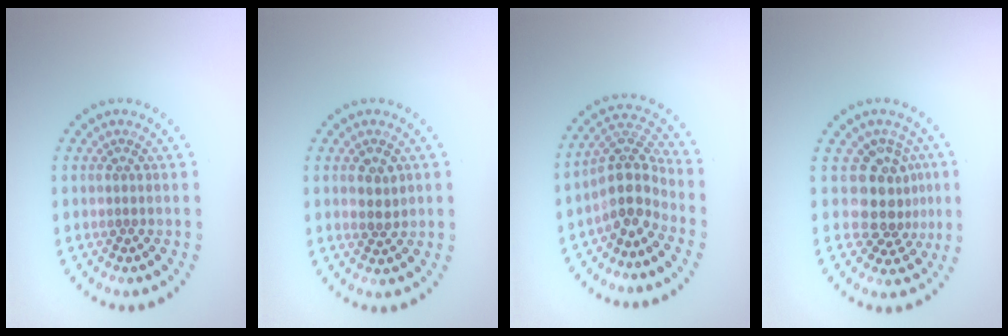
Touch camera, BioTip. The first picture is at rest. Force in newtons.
{"total": 1.5, "press": 1.4, "slide": 0.2}
{"total": 4.2, "press": 3.2, "slide": 2.8}
{"total": 4.0, "press": 3.2, "slide": 2.5}